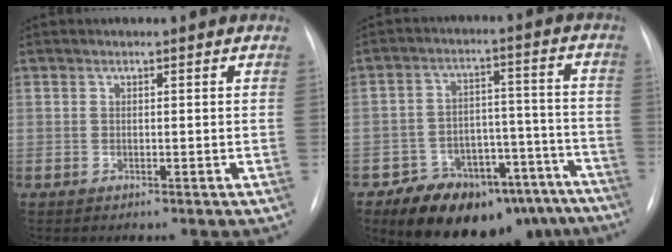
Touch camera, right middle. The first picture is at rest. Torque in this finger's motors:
{"motor_torque": [1.07, -1.07, 0.29, 0.09]}